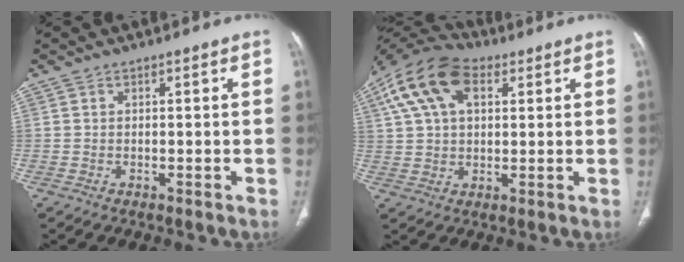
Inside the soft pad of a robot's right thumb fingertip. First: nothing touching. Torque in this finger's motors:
{"motor_torque": [-0.55, 1.25, 1.21, 0.07, 0.15]}